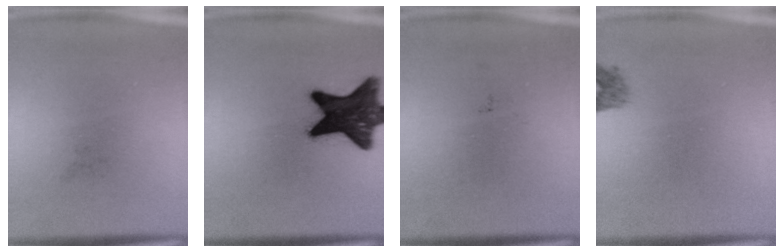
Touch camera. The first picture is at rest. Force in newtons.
{"total": 15.8}
{"total": 0.0}
{"total": 1.4}